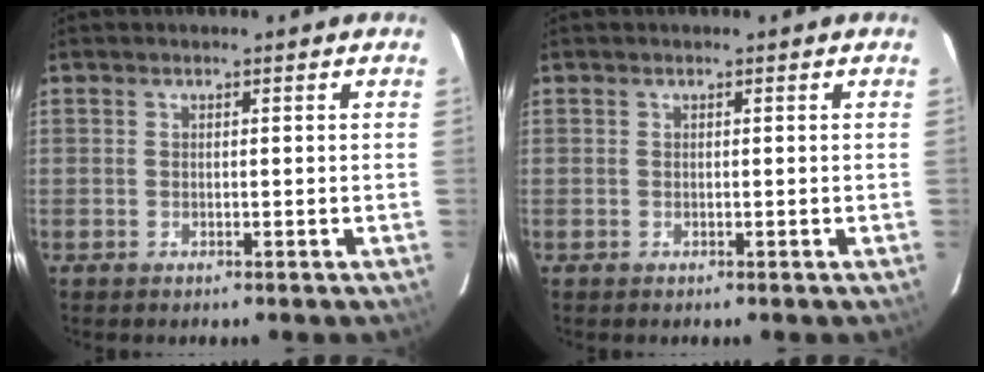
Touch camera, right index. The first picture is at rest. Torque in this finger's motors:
{"motor_torque": [1.25, 0.89, 0.00, 0.00]}